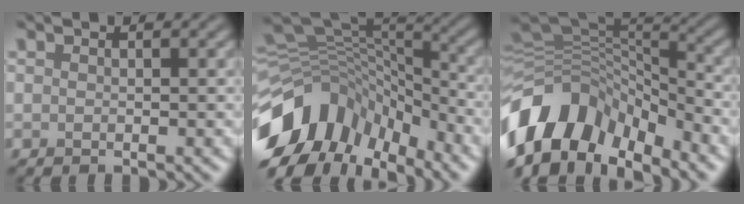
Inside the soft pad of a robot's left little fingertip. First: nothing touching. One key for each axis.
{"total": 11.7, "fx": -6.5, "fy": 7.5, "fz": 6.1, "tx": -0.120, "ty": 0.023, "tz": -0.129}
{"total": 13.0, "fx": -6.7, "fy": 7.9, "fz": 7.8, "tx": -0.167, "ty": 0.012, "tz": -0.122}